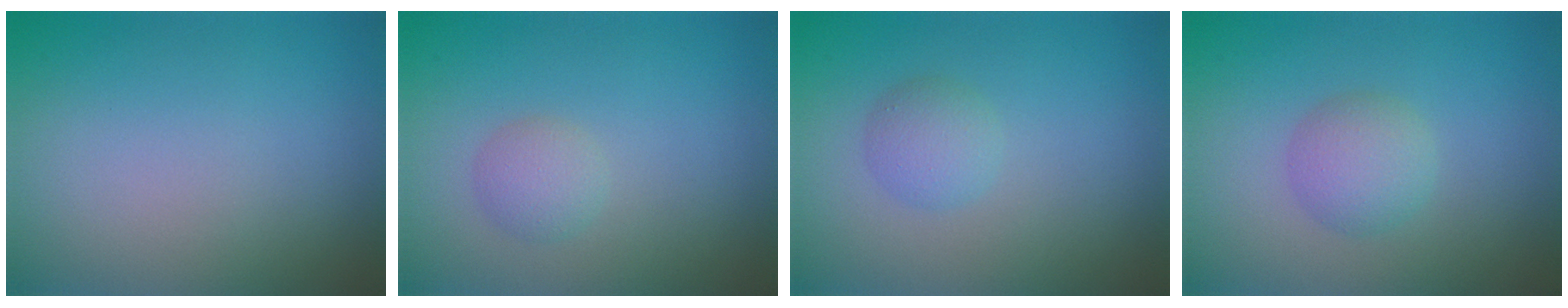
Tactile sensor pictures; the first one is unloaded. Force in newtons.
{"total": 1.8, "press": 1.8, "slide": 0.0}
{"total": 1.9, "press": 1.9, "slide": 0.0}
{"total": 2.7, "press": 2.7, "slide": 0.1}